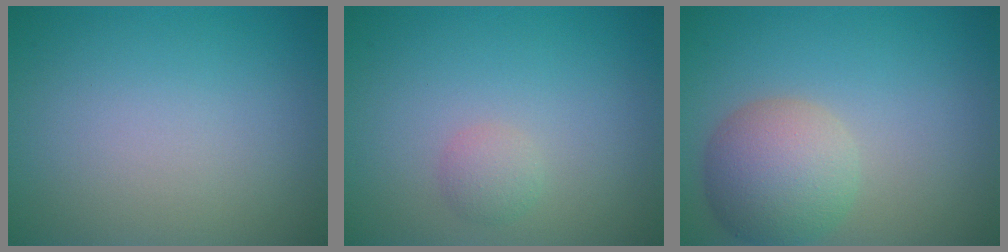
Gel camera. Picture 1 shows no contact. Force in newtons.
{"total": 1.3, "press": 1.3, "slide": 0.1}
{"total": 5.4, "press": 5.4, "slide": 0.4}